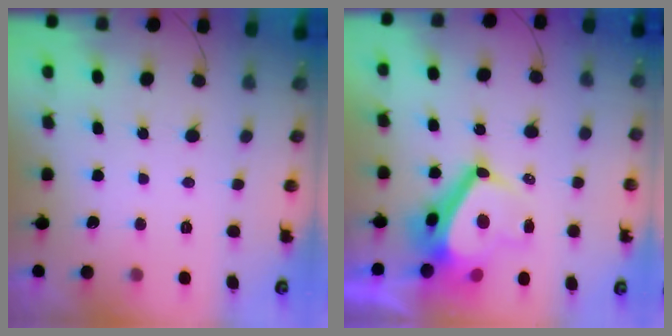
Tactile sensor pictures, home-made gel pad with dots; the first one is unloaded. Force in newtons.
{"total": 12.4, "press": 12.4, "slide": 1.3}